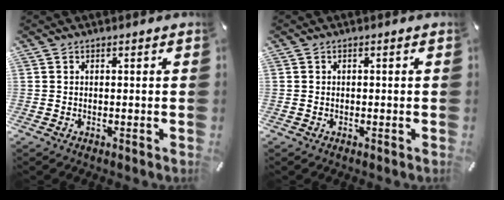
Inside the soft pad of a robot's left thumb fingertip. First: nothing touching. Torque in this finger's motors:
{"motor_torque": [-0.13, -0.39, -0.12, -0.18, 0.01]}